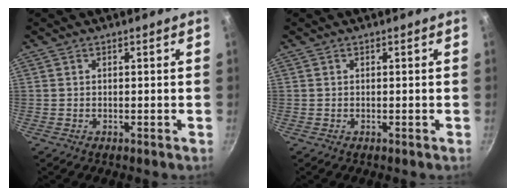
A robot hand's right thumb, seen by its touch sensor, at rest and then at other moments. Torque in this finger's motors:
{"motor_torque": [-0.02, 0.02, -0.17, -0.30, 0.00]}